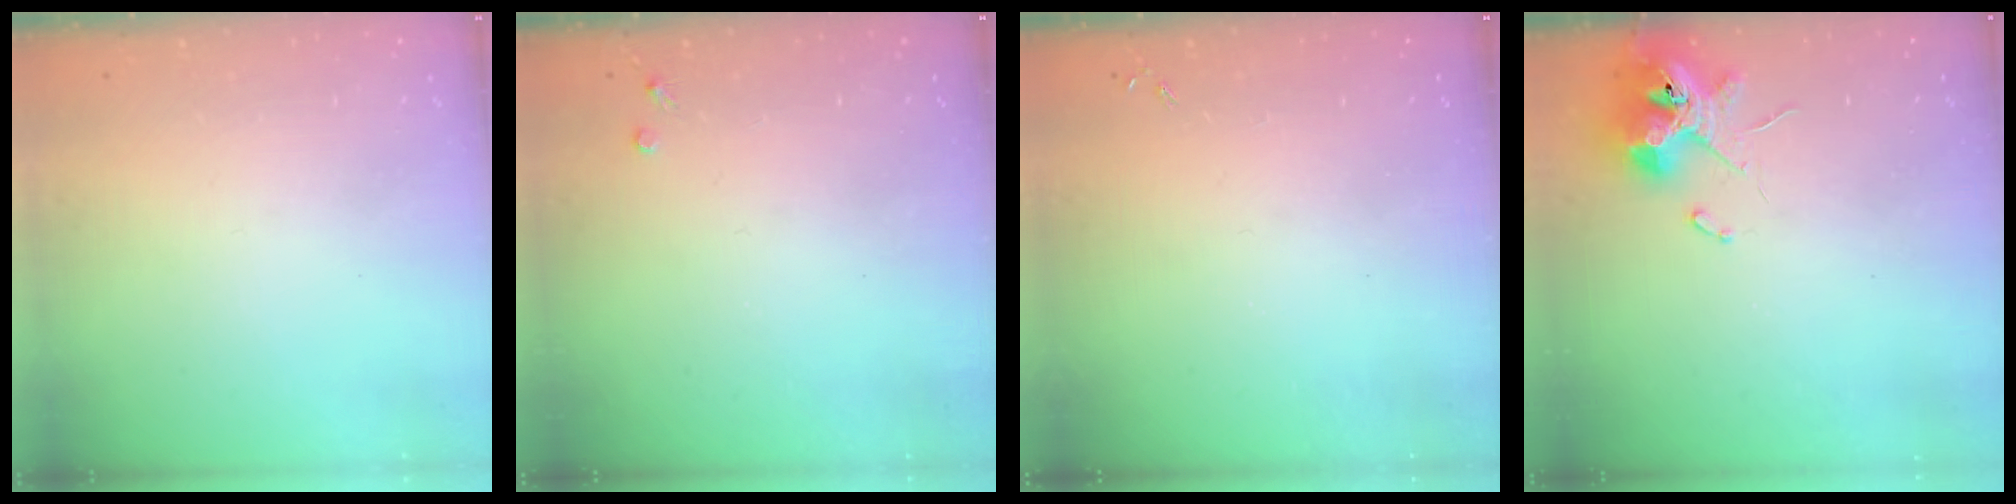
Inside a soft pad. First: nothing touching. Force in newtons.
{"total": 2.7, "press": 2.7, "slide": 0.4}
{"total": 0.0}
{"total": 10.6, "press": 10.5, "slide": 0.9}